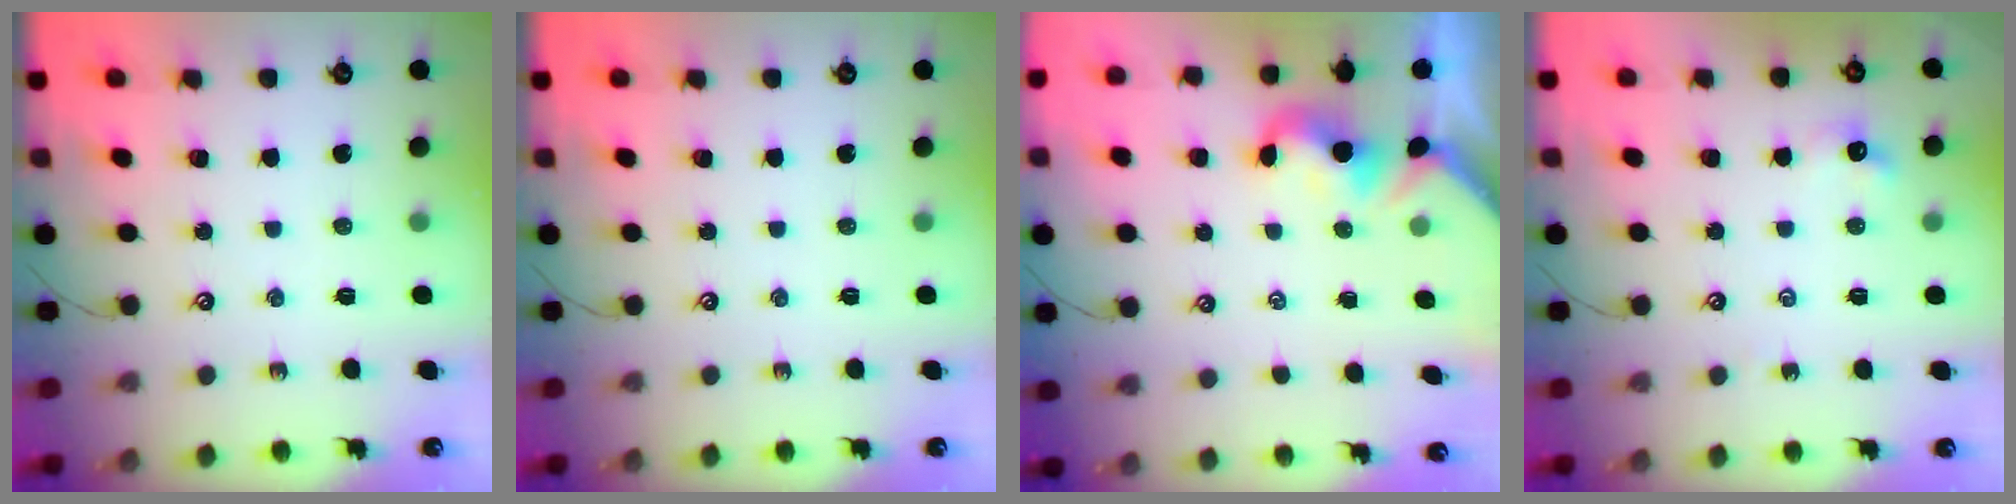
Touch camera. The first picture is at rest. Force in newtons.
{"total": 0.0}
{"total": 0.7, "press": 0.1, "slide": 0.7}
{"total": 5.4, "press": 5.3, "slide": 0.7}